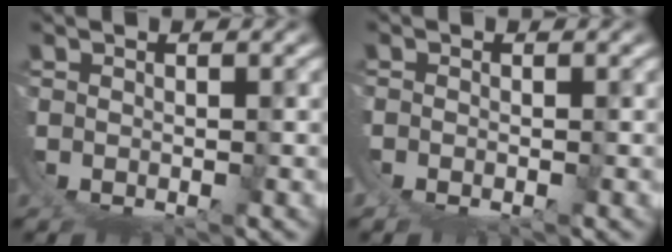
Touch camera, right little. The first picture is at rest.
{"total": 0.6, "force": [0.0, 0.2, 0.5], "torque": [-0.014, -0.001, 0.000]}